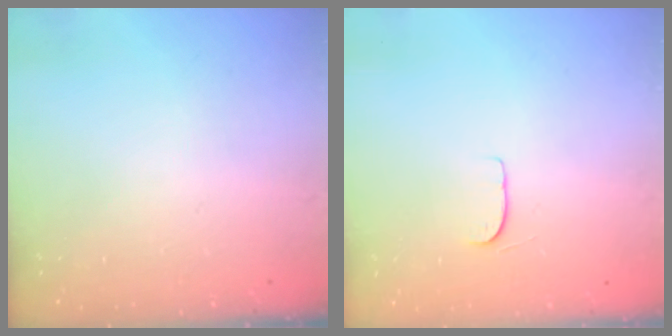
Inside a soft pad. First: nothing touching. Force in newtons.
{"total": 5.1, "press": 5.1, "slide": 0.4}